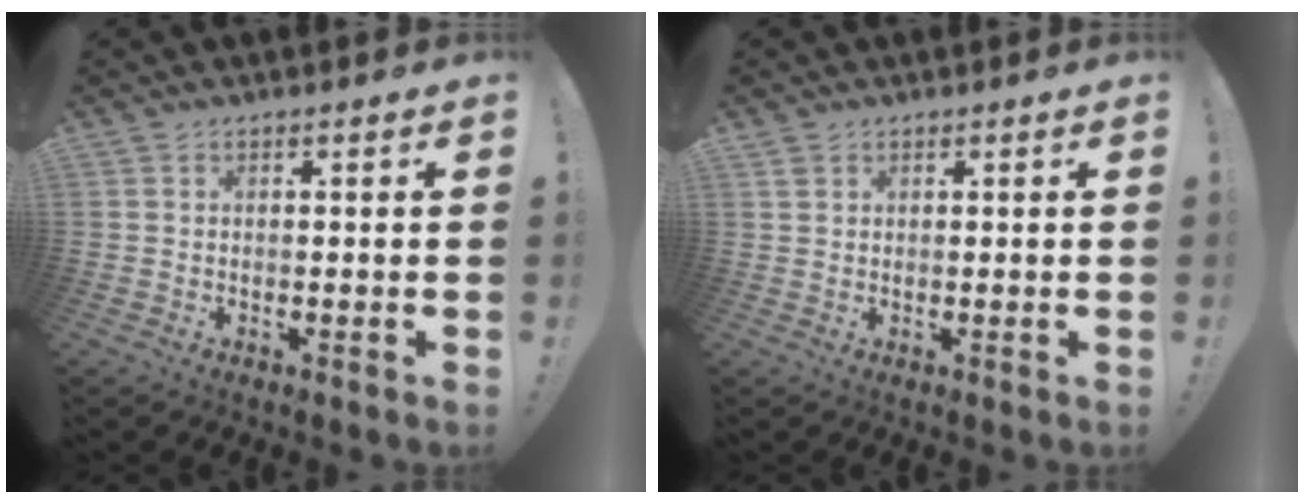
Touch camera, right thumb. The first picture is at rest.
{"total": 1.2, "force": [0.9, 0.7, 0.4], "torque": [-0.006, -0.001, 0.018]}